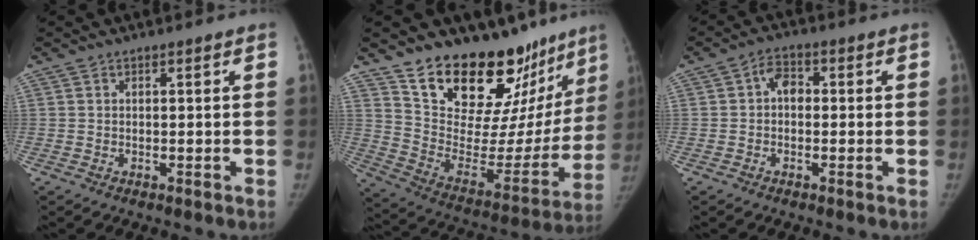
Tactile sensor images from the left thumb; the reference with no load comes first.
{"total": 27.2, "force": [21.3, 11.8, 12.1], "torque": [-0.138, -0.126, 0.320]}
{"total": 3.6, "force": [0.0, 2.5, 2.5], "torque": [-0.025, 0.012, -0.012]}